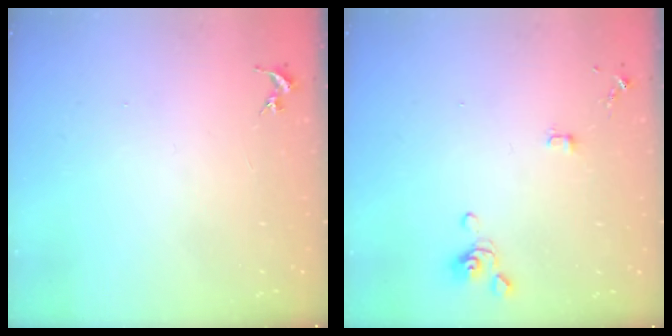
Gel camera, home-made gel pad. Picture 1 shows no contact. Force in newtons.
{"total": 4.0, "press": 3.9, "slide": 0.8}